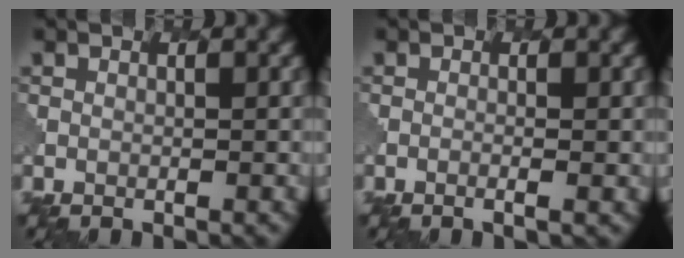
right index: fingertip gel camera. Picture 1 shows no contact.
{"total": 1.0, "force": [-0.3, 0.2, 0.9], "torque": [-0.011, 0.003, -0.006]}